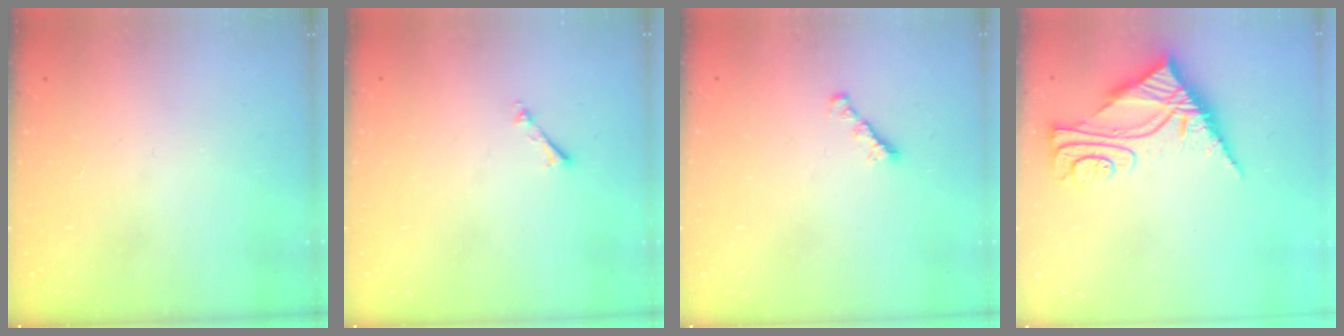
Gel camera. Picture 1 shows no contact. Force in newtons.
{"total": 0.6, "press": 0.6, "slide": 0.2}
{"total": 1.6, "press": 1.5, "slide": 0.5}
{"total": 8.8, "press": 8.8, "slide": 0.7}